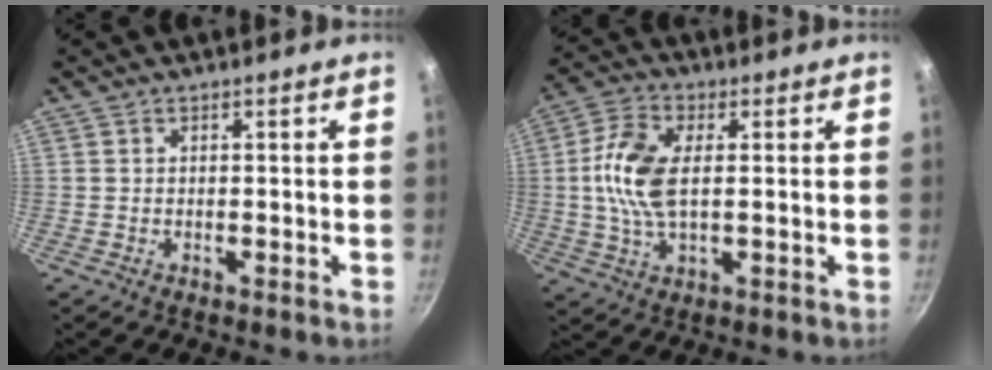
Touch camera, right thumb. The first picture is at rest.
{"total": 10.6, "force": [0.9, 5.5, 9.0], "torque": [-0.186, 0.011, 0.011]}